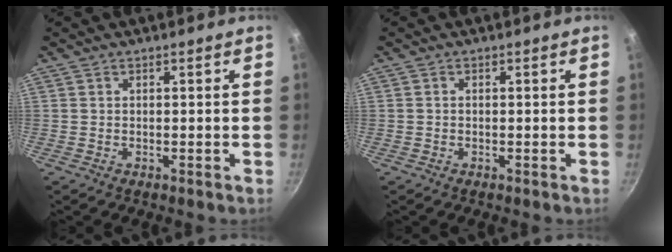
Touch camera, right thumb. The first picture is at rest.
{"total": 0.0}